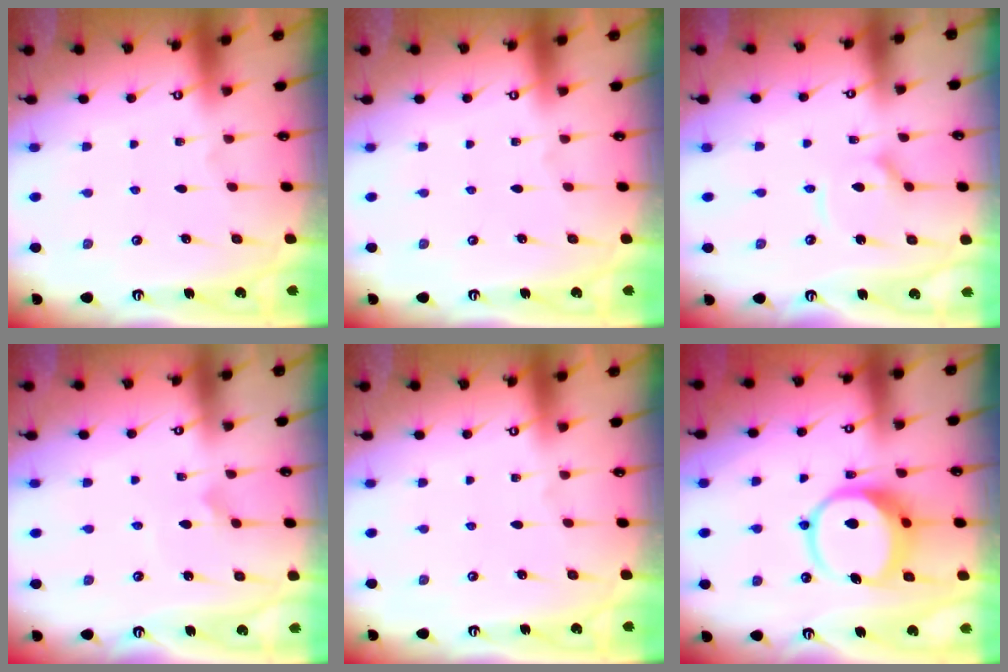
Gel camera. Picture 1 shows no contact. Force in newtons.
{"total": 0.0}
{"total": 6.0, "press": 6.0, "slide": 0.8}
{"total": 3.0, "press": 3.0, "slide": 0.2}
{"total": 0.0}
{"total": 10.3, "press": 10.2, "slide": 1.4}